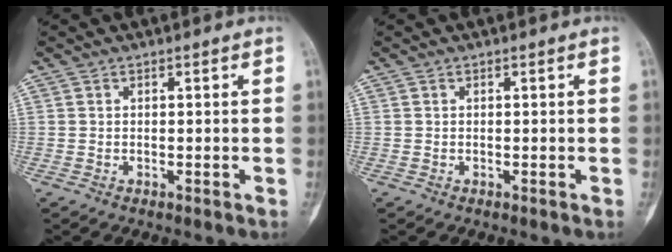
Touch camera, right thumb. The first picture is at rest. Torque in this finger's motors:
{"motor_torque": [0.00, 0.00, 0.00, 0.00, 0.00]}